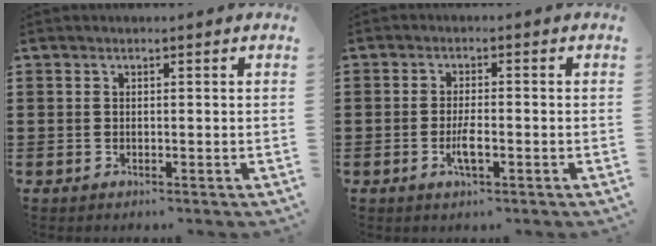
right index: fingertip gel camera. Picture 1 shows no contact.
{"total": 3.2, "force": [-1.1, 0.8, 3.0], "torque": [-0.056, -0.003, -0.020]}